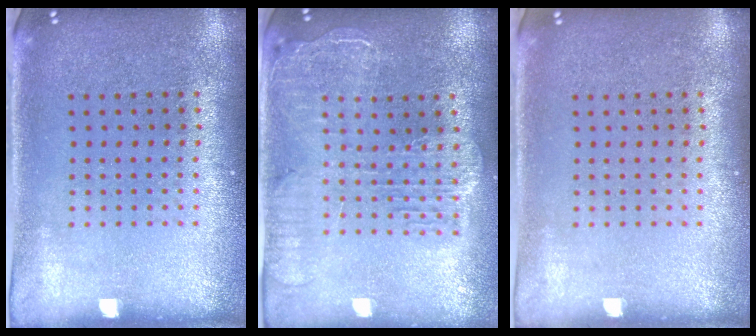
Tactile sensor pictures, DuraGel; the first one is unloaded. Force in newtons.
{"total": 2.5, "press": 2.1, "slide": 1.3}
{"total": 0.0}